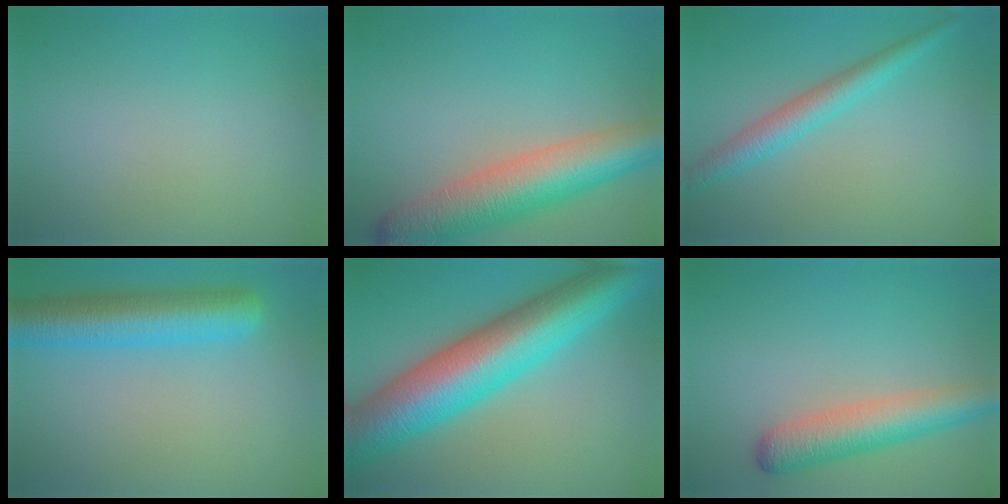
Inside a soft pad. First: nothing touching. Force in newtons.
{"total": 8.5, "press": 8.5, "slide": 0.4}
{"total": 3.2, "press": 3.2, "slide": 0.1}
{"total": 6.8, "press": 6.8, "slide": 0.3}
{"total": 12.8, "press": 12.8, "slide": 0.2}
{"total": 5.0, "press": 5.0, "slide": 0.2}